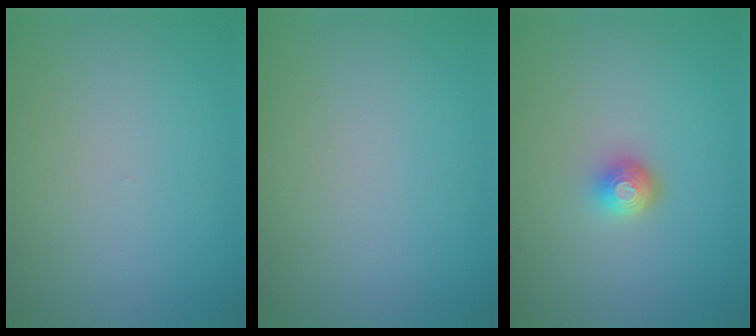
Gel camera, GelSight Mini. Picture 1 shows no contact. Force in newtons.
{"total": 0.0}
{"total": 2.0, "press": 1.5, "slide": 1.4}